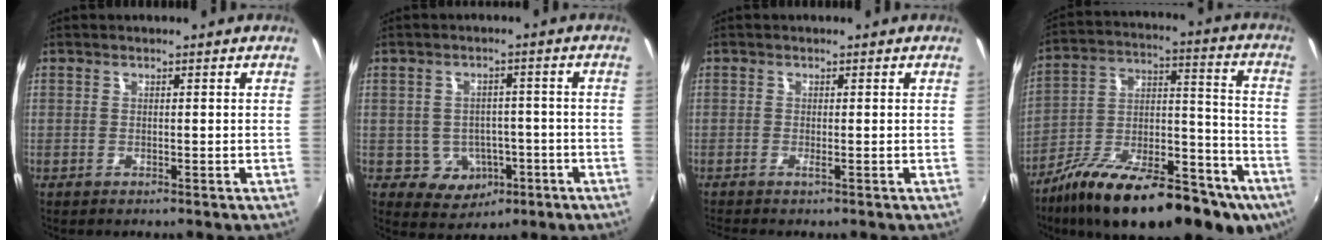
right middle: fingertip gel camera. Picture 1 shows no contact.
{"total": 7.0, "force": [-2.4, 6.2, 2.2], "torque": [-0.061, 0.011, -0.012]}
{"total": 1.0, "force": [-0.7, -0.3, 0.7], "torque": [-0.016, -0.001, -0.016]}
{"total": 29.1, "force": [-22.9, 5.4, 17.0], "torque": [-0.260, -0.057, -0.321]}